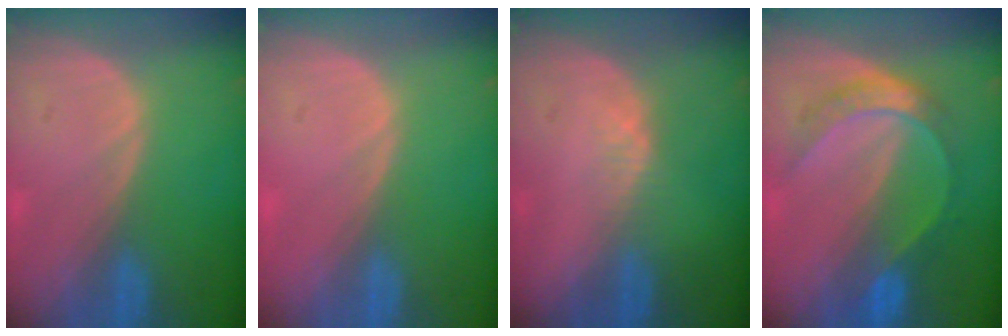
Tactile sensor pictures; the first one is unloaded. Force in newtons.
{"total": 0.6, "press": 0.2, "slide": 0.5}
{"total": 1.4, "press": 1.2, "slide": 0.7}
{"total": 6.1, "press": 6.1, "slide": 0.3}